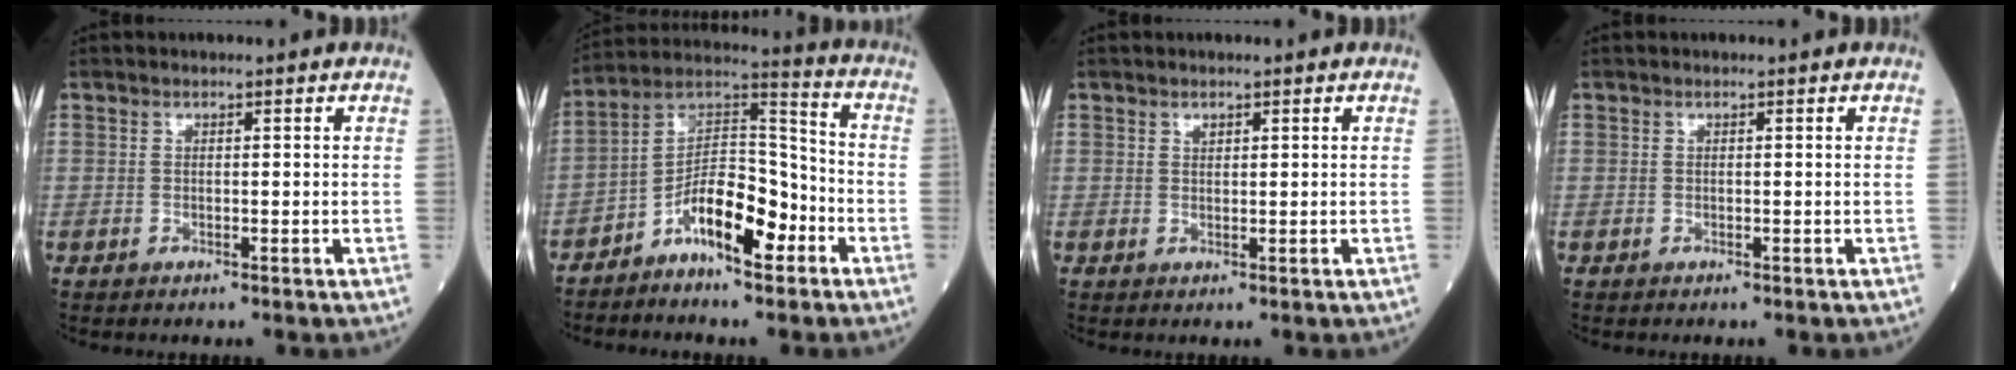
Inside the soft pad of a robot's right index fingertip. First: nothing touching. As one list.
[{"total": 11.3, "force": [-5.9, 3.9, 8.9], "torque": [-0.156, 0.025, -0.104]}, {"total": 0.7, "force": [0.5, 0.4, 0.3], "torque": [-0.005, -0.004, 0.008]}, {"total": 0.0}]